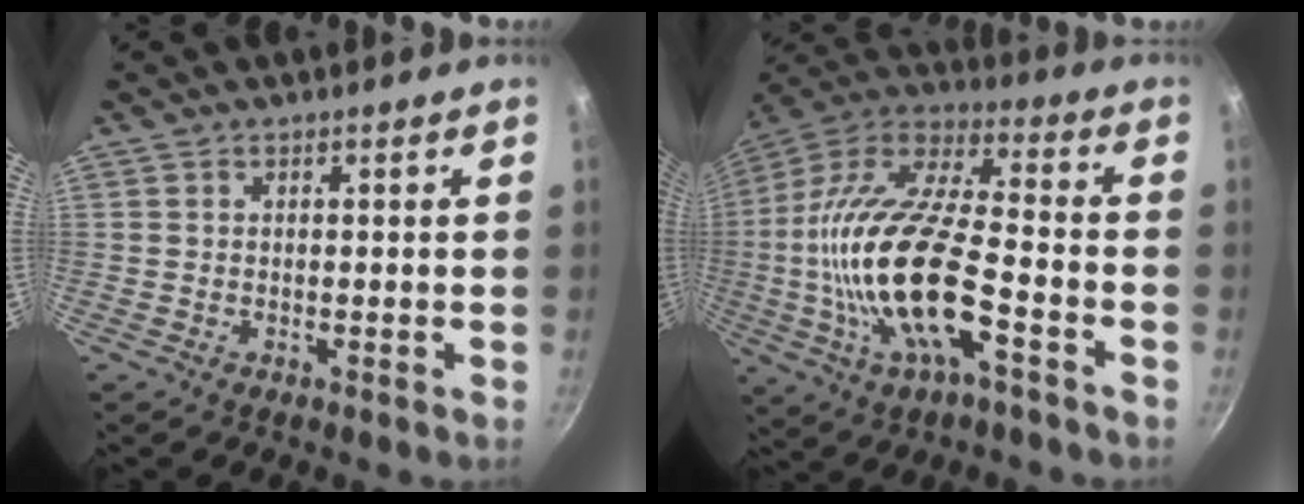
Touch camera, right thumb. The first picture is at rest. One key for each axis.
{"total": 23.1, "fx": -5.8, "fy": 8.7, "fz": 20.6, "tx": -0.397, "ty": 0.029, "tz": -0.122}